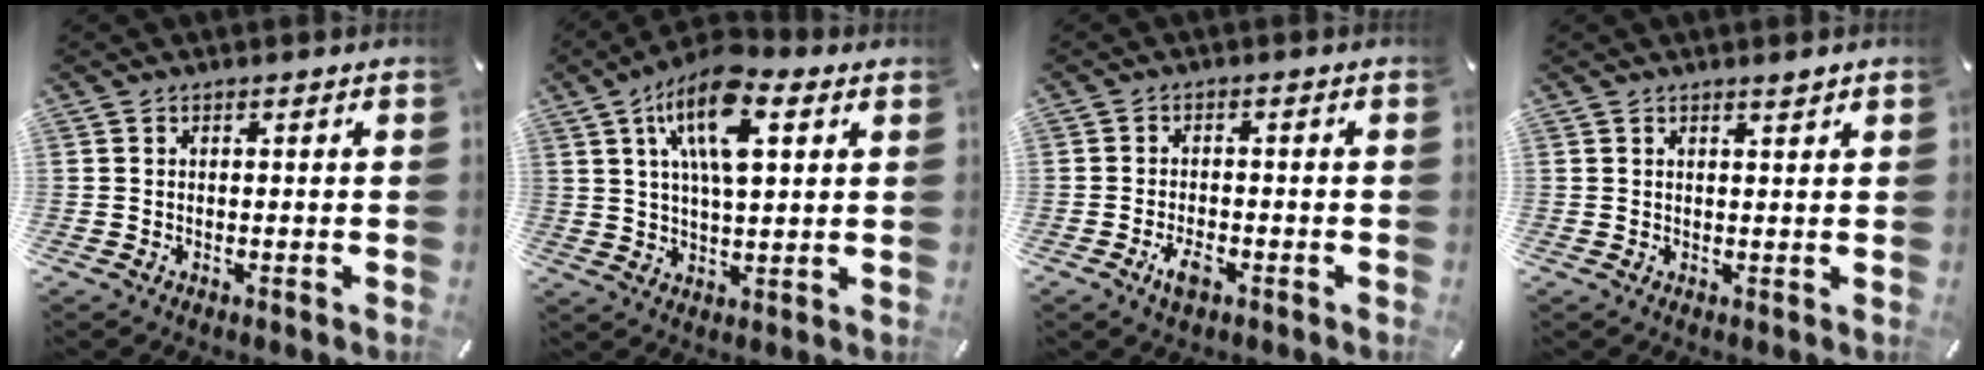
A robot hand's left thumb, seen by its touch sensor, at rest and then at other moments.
{"total": 13.9, "force": [6.0, 6.2, 11.0], "torque": [-0.198, -0.009, 0.099]}
{"total": 4.1, "force": [-2.1, 2.0, 2.8], "torque": [-0.063, 0.002, -0.041]}
{"total": 1.3, "force": [1.2, 0.2, 0.5], "torque": [-0.011, -0.002, 0.021]}